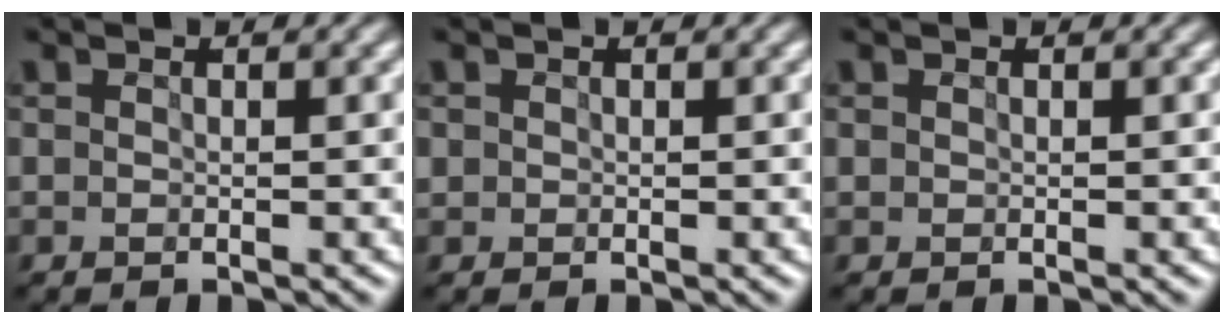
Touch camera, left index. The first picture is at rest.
{"total": 0.9, "force": [0.2, 0.8, 0.2], "torque": [0.001, 0.008, 0.001]}
{"total": 0.0}